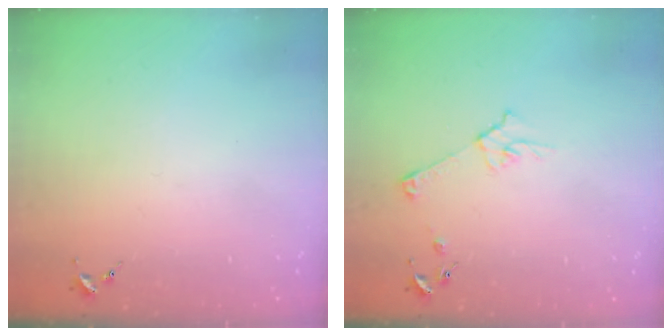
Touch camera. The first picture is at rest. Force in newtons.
{"total": 5.1, "press": 5.1, "slide": 0.8}